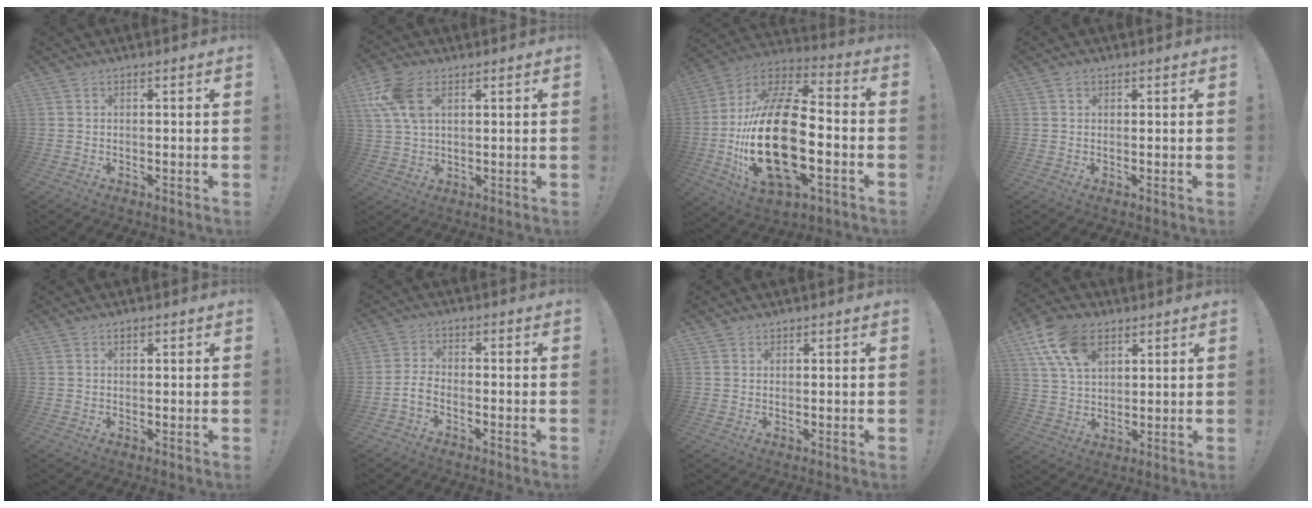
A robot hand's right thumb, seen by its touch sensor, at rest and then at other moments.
{"total": 10.8, "force": [4.4, 6.0, 7.8], "torque": [-0.163, -0.004, 0.086]}
{"total": 29.3, "force": [-4.7, 14.5, 25.1], "torque": [-0.503, 0.022, -0.072]}
{"total": 1.3, "force": [0.9, 0.8, 0.4], "torque": [-0.003, 0.000, 0.015]}
{"total": 0.8, "force": [0.6, 0.4, 0.3], "torque": [-0.003, -0.001, 0.011]}
{"total": 3.7, "force": [-2.3, 1.1, 2.6], "torque": [-0.058, 0.001, -0.042]}
{"total": 1.1, "force": [0.9, 0.6, 0.0], "torque": [0.006, -0.003, 0.018]}
{"total": 14.0, "force": [7.3, 8.7, 8.2], "torque": [-0.141, -0.018, 0.142]}